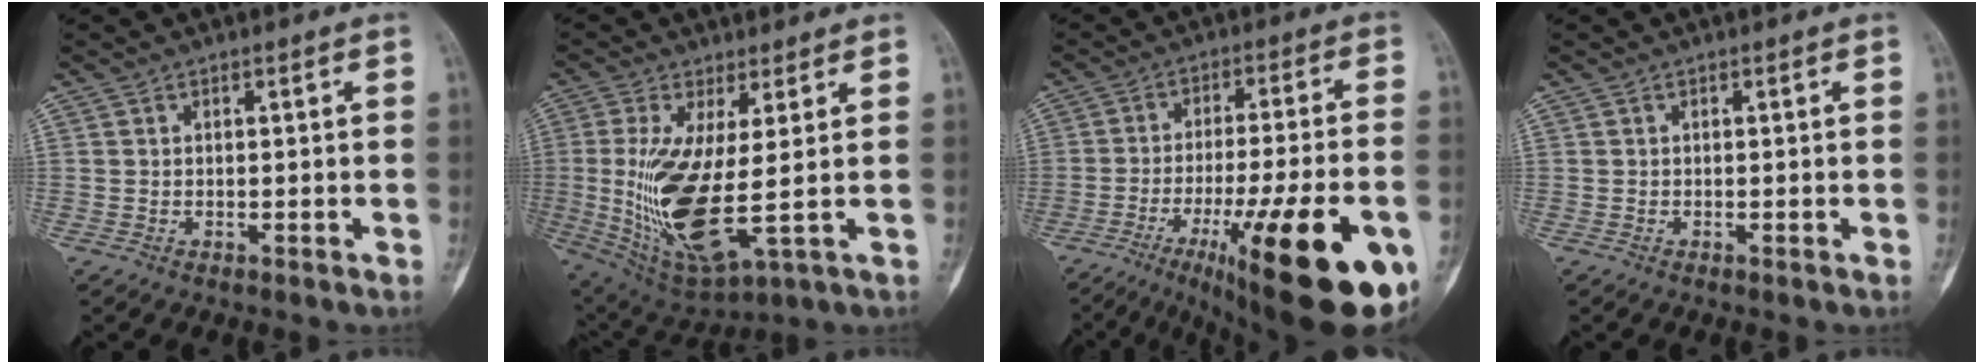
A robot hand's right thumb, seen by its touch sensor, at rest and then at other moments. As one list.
[{"total": 16.1, "force": [-0.4, 4.6, 15.4], "torque": [-0.330, -0.028, 0.012]}, {"total": 26.1, "force": [-11.2, 5.9, 22.8], "torque": [-0.279, 0.025, -0.155]}, {"total": 0.0}]